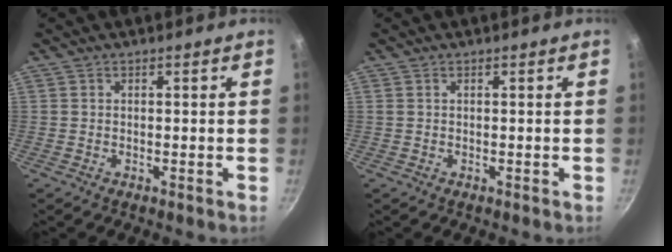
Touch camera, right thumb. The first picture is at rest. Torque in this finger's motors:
{"motor_torque": [-0.03, -0.16, -0.28, 0.16, -0.02]}